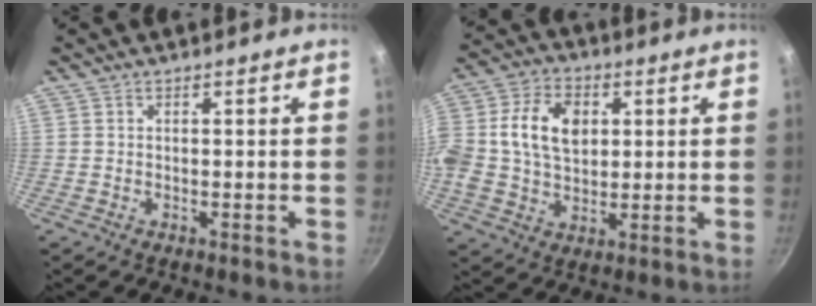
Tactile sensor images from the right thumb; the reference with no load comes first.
{"total": 14.9, "force": [2.5, 10.6, 10.1], "torque": [-0.177, 0.018, 0.033]}